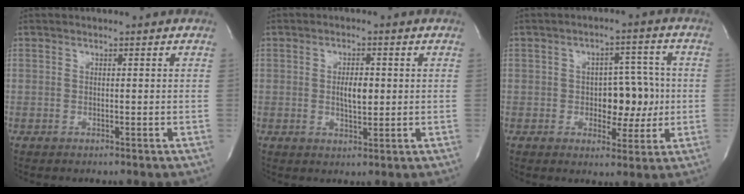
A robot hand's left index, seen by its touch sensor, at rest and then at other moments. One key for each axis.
{"total": 3.3, "fx": -0.1, "fy": 1.3, "fz": 3.0, "tx": -0.050, "ty": -0.004, "tz": -0.002}
{"total": 6.7, "fx": -0.9, "fy": 4.0, "fz": 5.4, "tx": -0.067, "ty": 0.014, "tz": -0.011}